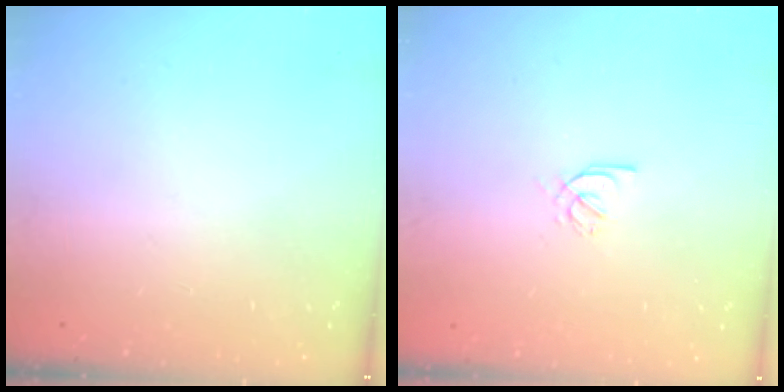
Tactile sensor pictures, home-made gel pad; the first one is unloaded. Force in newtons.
{"total": 2.6, "press": 2.6, "slide": 0.4}